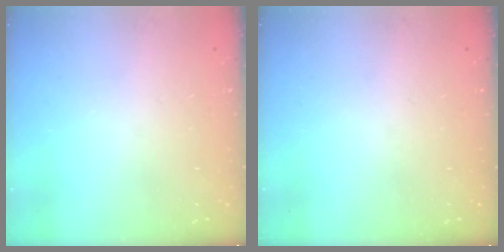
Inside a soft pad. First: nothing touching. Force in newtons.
{"total": 0.0}